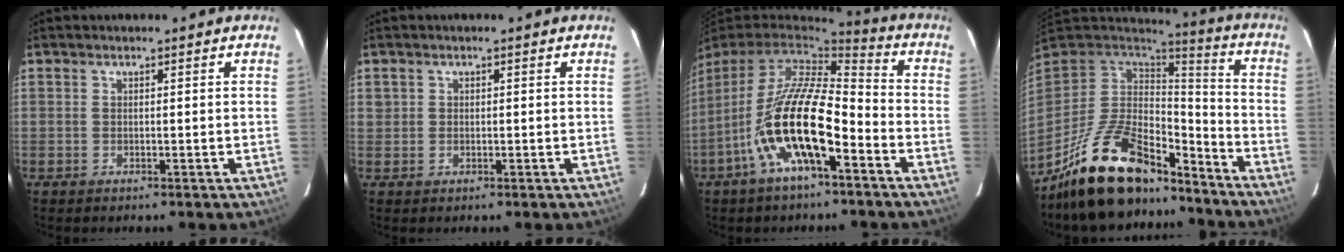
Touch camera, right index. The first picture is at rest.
{"total": 1.1, "force": [0.1, 1.1, 0.2], "torque": [0.000, 0.002, 0.000]}
{"total": 16.7, "force": [-7.3, 4.9, 14.2], "torque": [-0.266, -0.017, -0.141]}
{"total": 21.9, "force": [-16.0, 8.7, 12.1], "torque": [-0.238, -0.005, -0.257]}